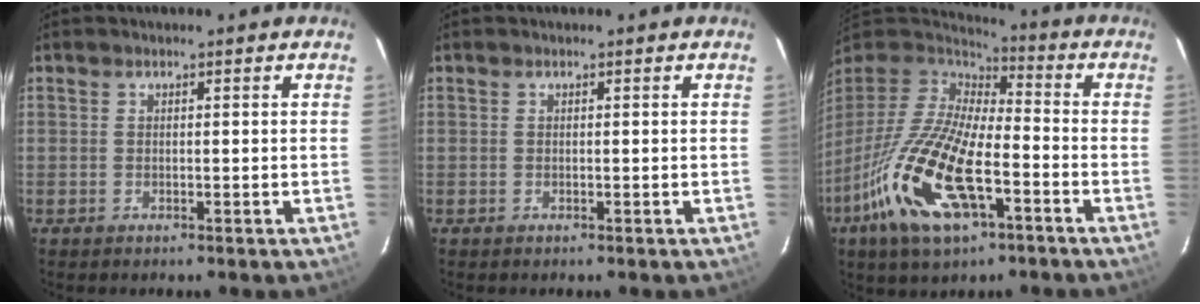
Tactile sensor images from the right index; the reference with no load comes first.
{"total": 0.0}
{"total": 21.4, "force": [-9.2, 8.8, 17.2], "torque": [-0.358, -0.042, -0.175]}